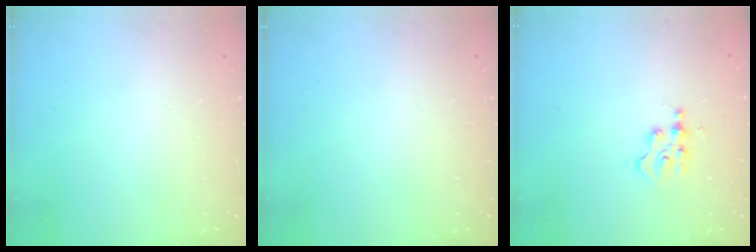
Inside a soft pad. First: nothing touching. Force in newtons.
{"total": 0.0}
{"total": 2.9, "press": 2.8, "slide": 0.3}